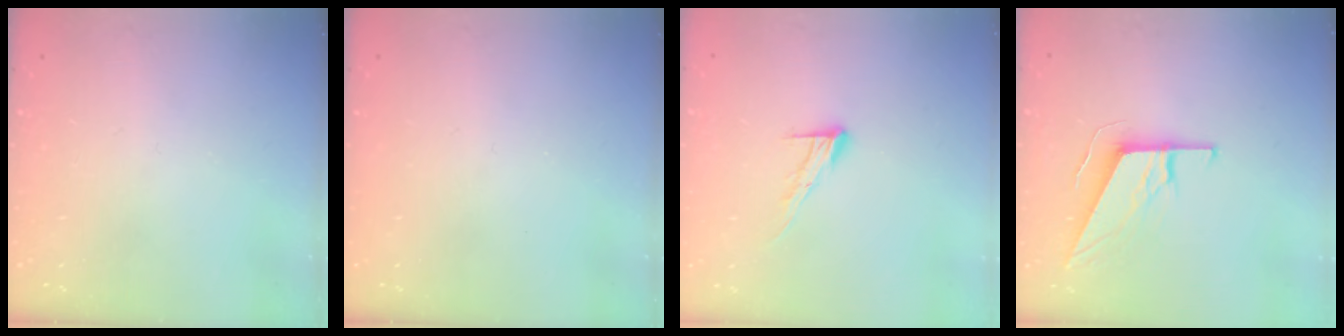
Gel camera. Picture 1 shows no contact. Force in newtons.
{"total": 0.0}
{"total": 9.1, "press": 9.1, "slide": 0.6}
{"total": 11.2, "press": 11.0, "slide": 2.4}